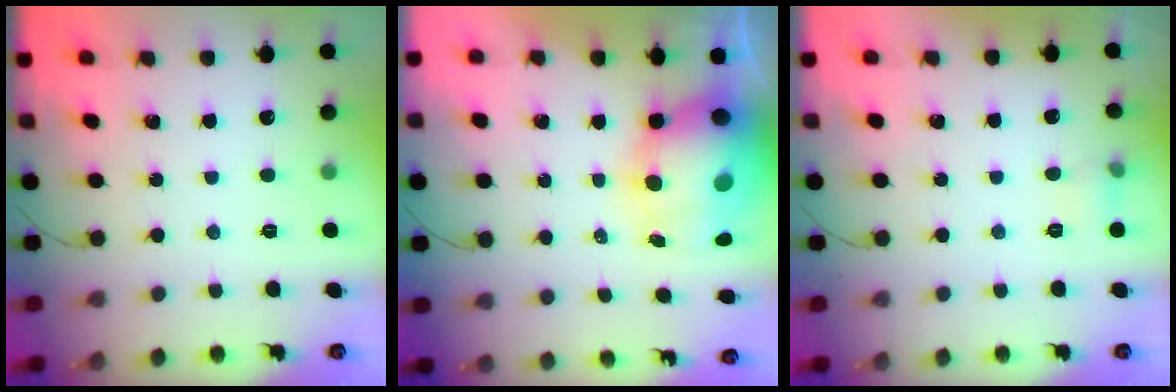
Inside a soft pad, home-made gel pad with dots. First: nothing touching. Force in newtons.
{"total": 14.2, "press": 13.8, "slide": 3.5}
{"total": 5.0, "press": 4.7, "slide": 1.7}